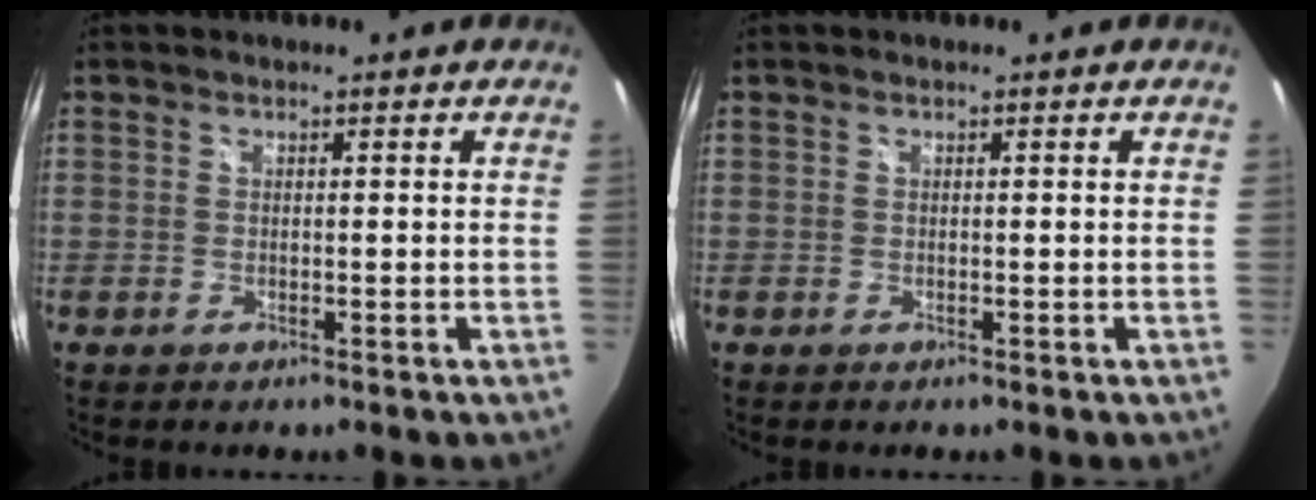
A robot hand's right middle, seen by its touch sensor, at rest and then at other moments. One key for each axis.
{"total": 0.0}